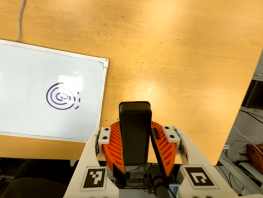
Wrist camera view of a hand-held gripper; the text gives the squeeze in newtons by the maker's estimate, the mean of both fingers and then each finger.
{"total": 7.2, "left": 6.4, "right": 8.0}